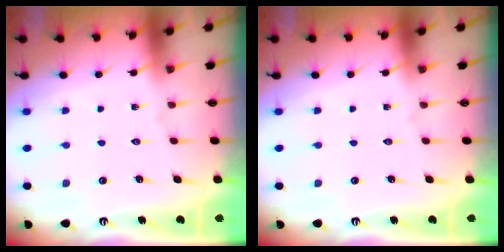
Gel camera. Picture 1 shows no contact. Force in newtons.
{"total": 0.0}